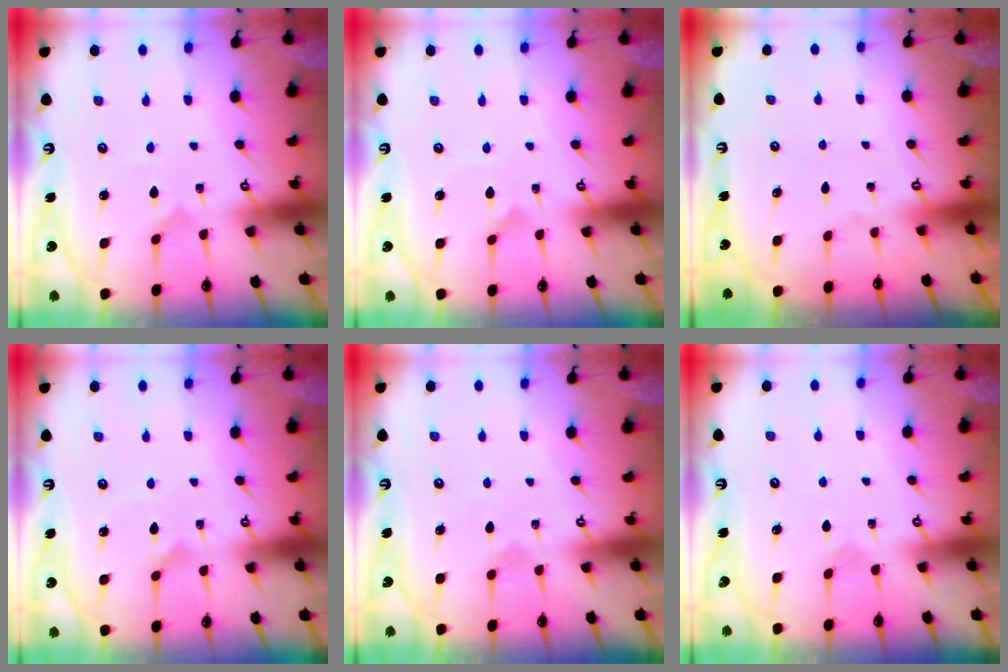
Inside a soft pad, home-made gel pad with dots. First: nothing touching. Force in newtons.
{"total": 0.0}
{"total": 0.0}
{"total": 1.4, "press": 1.4, "slide": 0.1}
{"total": 1.5, "press": 1.5, "slide": 0.4}
{"total": 1.5, "press": 1.4, "slide": 0.1}